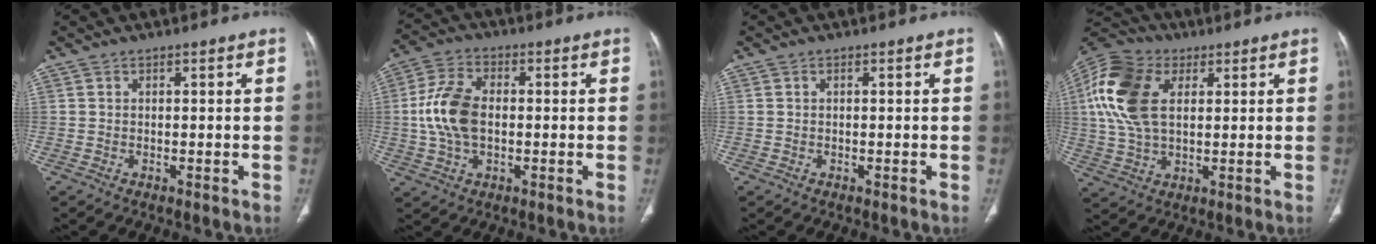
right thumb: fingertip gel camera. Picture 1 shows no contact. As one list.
[{"total": 10.7, "force": [-0.1, 6.6, 8.4], "torque": [-0.174, 0.014, -0.004]}, {"total": 0.0}, {"total": 15.8, "force": [4.0, 9.8, 11.8], "torque": [-0.244, 0.008, 0.072]}]